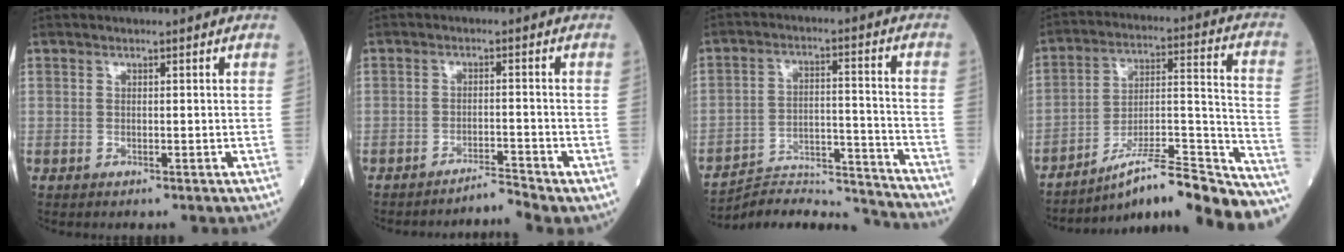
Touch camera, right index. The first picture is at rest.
{"total": 2.9, "force": [-2.7, -1.0, 0.1], "torque": [0.006, -0.011, -0.043]}
{"total": 15.9, "force": [-15.8, -1.4, 1.4], "torque": [-0.014, 0.020, -0.242]}
{"total": 22.5, "force": [-19.8, 1.2, 10.6], "torque": [-0.110, 0.026, -0.299]}